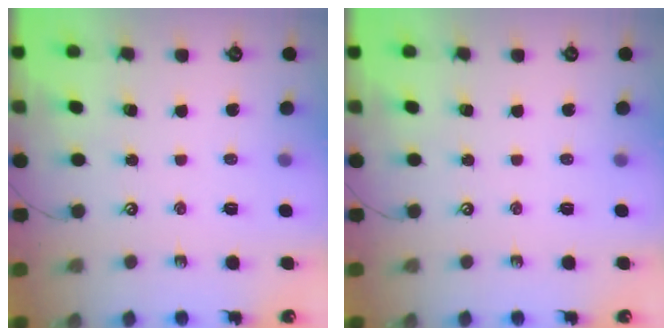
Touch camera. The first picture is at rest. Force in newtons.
{"total": 0.0}